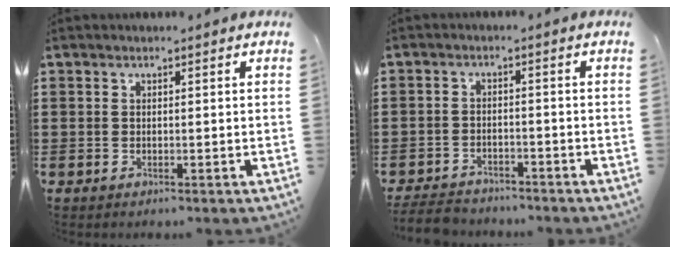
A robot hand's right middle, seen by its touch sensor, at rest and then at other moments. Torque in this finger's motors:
{"motor_torque": [0.08, -0.08, 0.05, 0.00]}